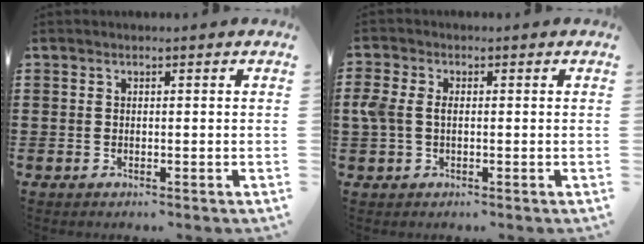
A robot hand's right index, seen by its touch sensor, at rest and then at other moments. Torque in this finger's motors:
{"motor_torque": [0.66, -0.30, 0.27, 0.11]}